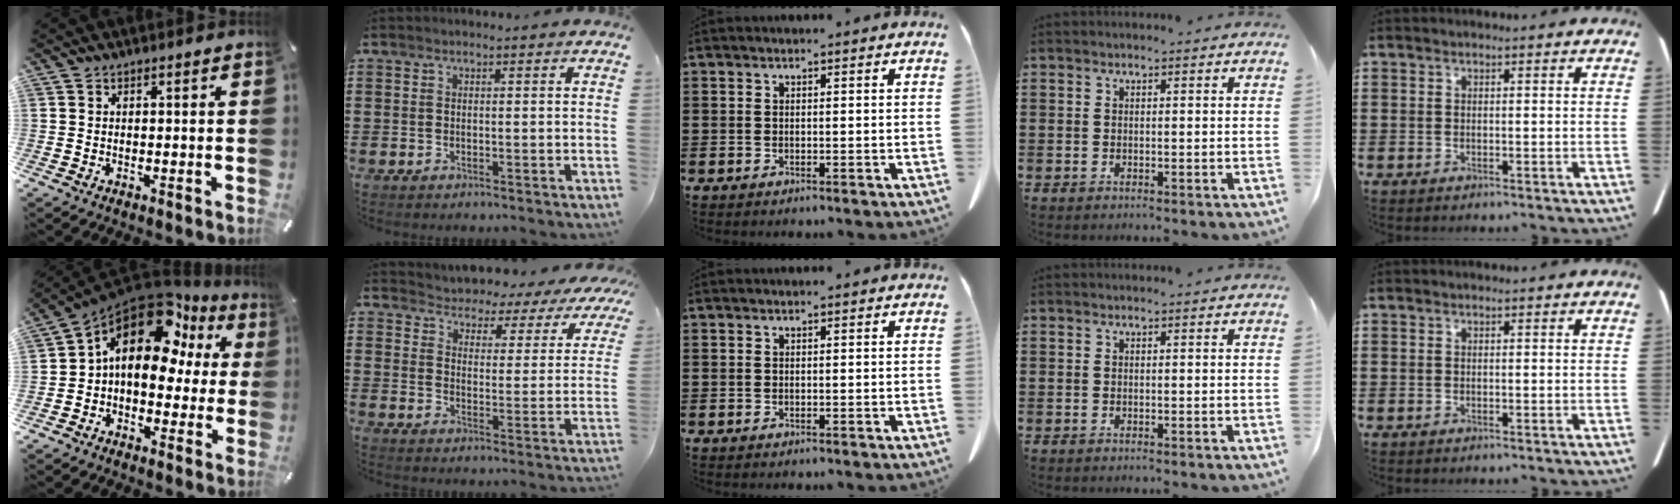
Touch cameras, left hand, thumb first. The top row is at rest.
{"thumb": {"total": 15.8, "force": [7.3, 9.3, 10.5], "torque": [-0.190, -0.051, 0.119]}, "index": {"total": 3.1, "force": [2.9, 0.4, -0.8], "torque": [-0.010, -0.030, 0.040]}}